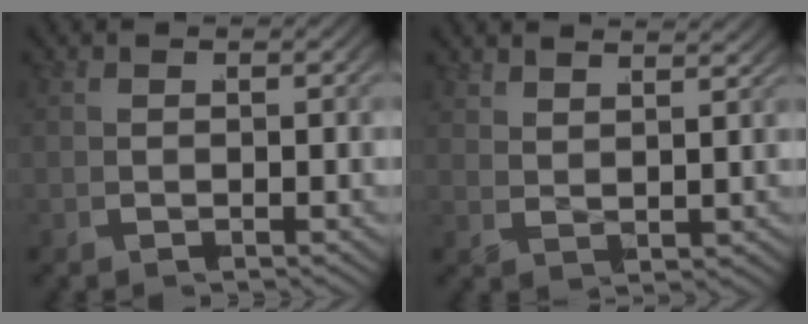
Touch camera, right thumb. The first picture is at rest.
{"total": 2.5, "force": [2.4, 0.4, 0.5], "torque": [0.001, 0.002, 0.044]}